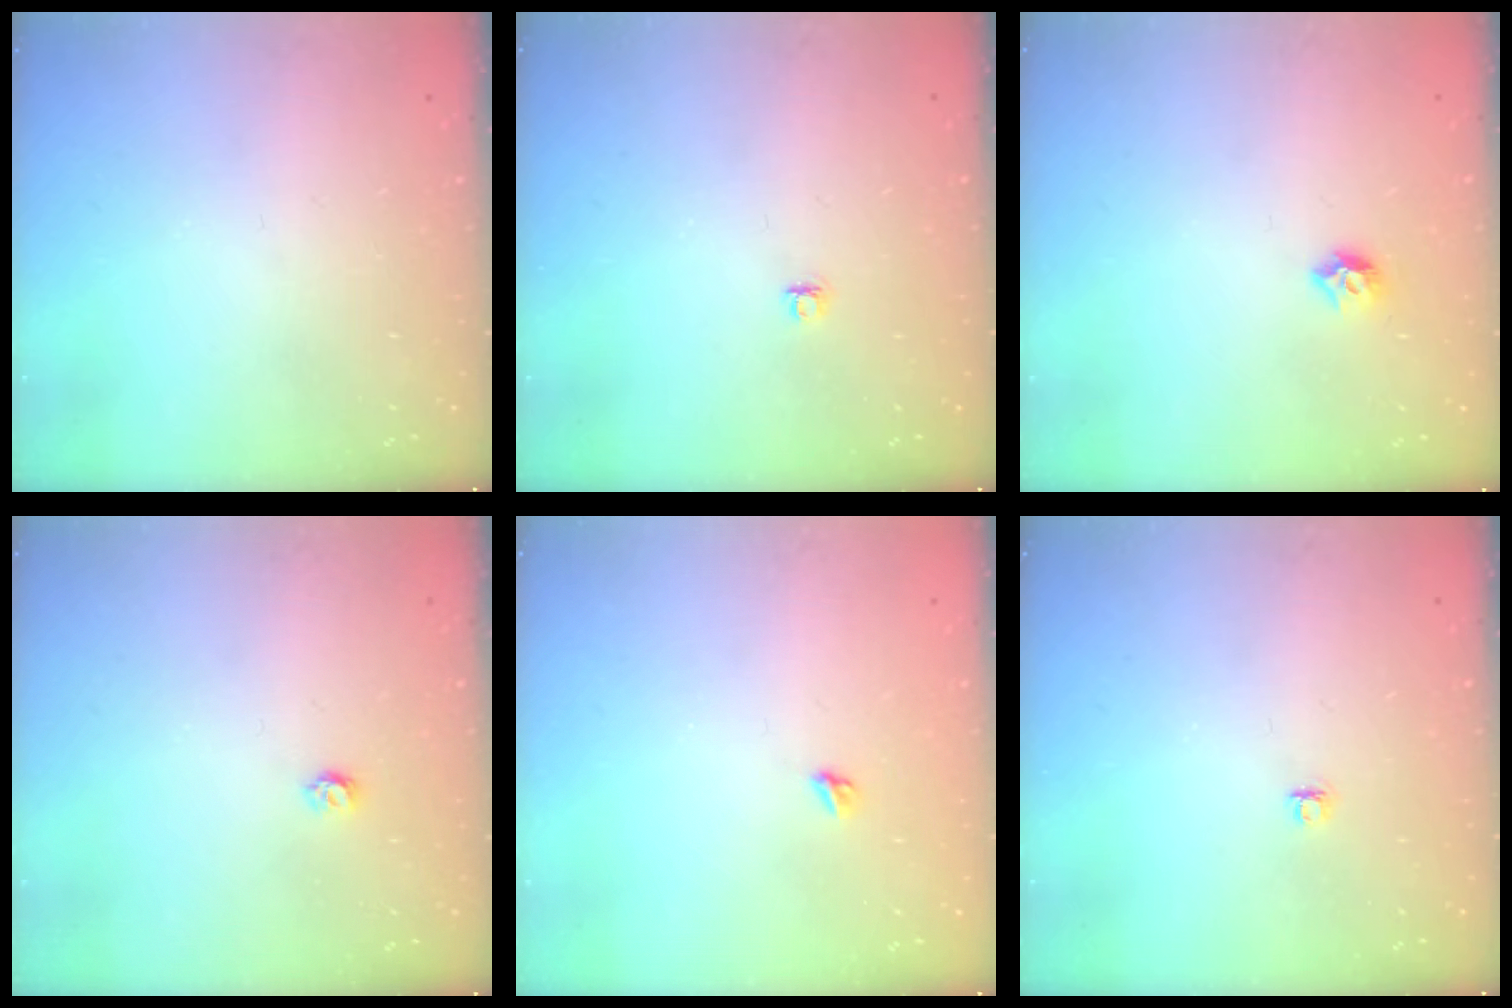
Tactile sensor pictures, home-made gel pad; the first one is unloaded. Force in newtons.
{"total": 3.8, "press": 3.8, "slide": 0.5}
{"total": 5.5, "press": 5.4, "slide": 0.9}
{"total": 3.2, "press": 3.2, "slide": 0.3}
{"total": 3.9, "press": 3.8, "slide": 0.5}
{"total": 3.8, "press": 3.8, "slide": 0.5}